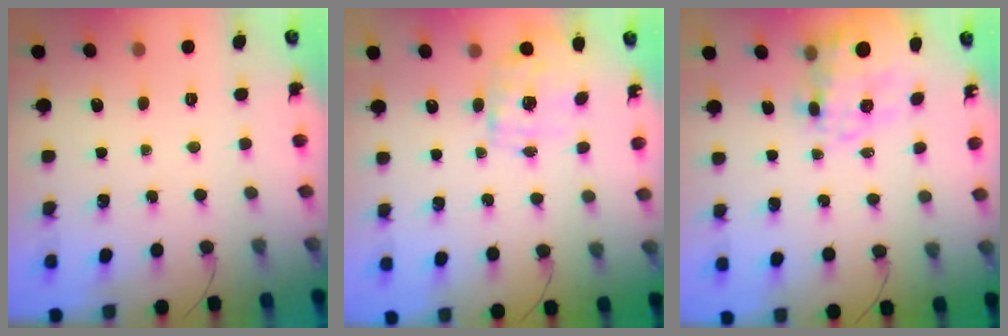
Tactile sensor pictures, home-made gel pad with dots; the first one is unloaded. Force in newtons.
{"total": 2.3, "press": 2.3, "slide": 0.5}
{"total": 12.2, "press": 11.9, "slide": 2.8}